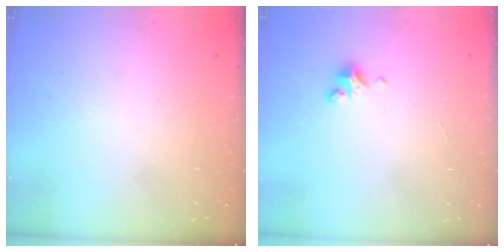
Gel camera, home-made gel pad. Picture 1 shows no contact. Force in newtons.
{"total": 2.9, "press": 2.9, "slide": 0.3}